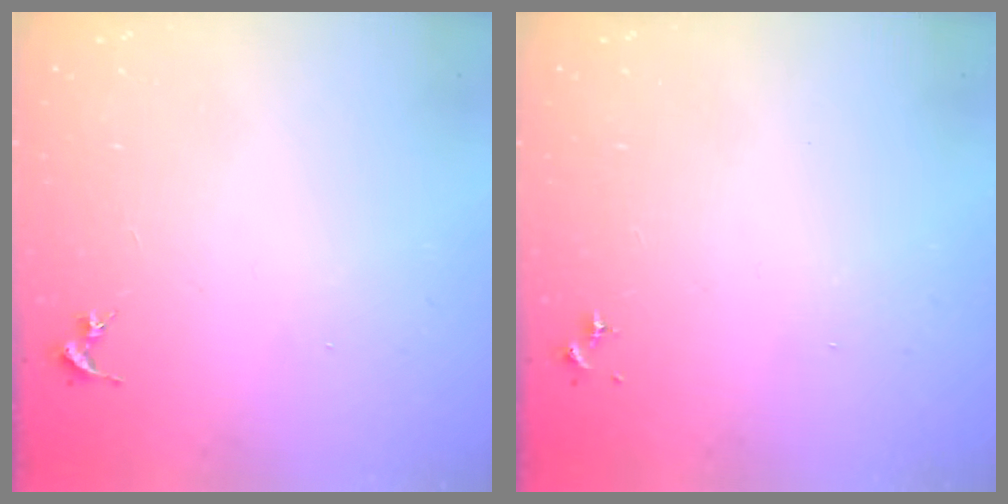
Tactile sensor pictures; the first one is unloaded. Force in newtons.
{"total": 0.0}